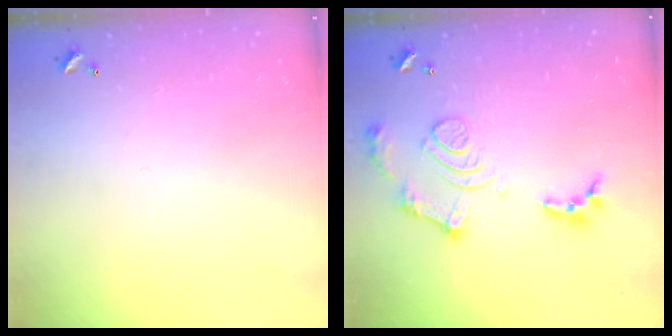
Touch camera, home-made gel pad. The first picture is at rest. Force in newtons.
{"total": 13.2, "press": 13.2, "slide": 1.2}